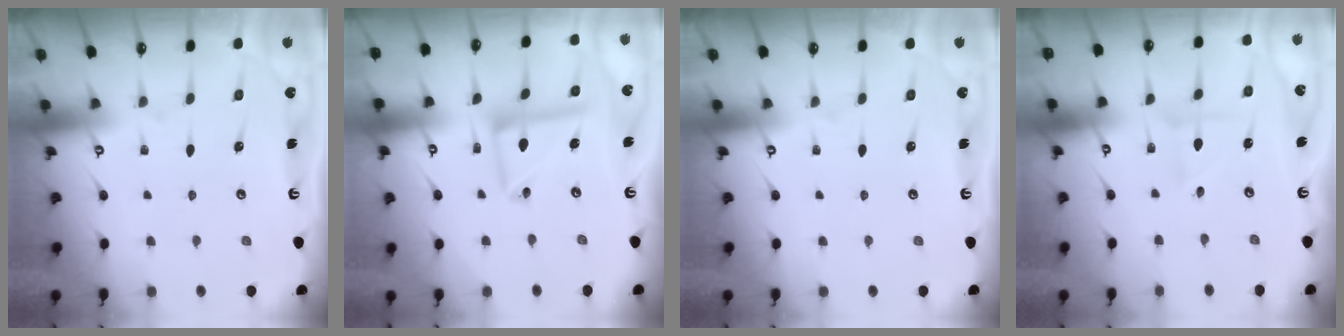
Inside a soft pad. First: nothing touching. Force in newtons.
{"total": 11.6, "press": 11.6, "slide": 0.9}
{"total": 0.0}
{"total": 1.4, "press": 1.4, "slide": 0.1}